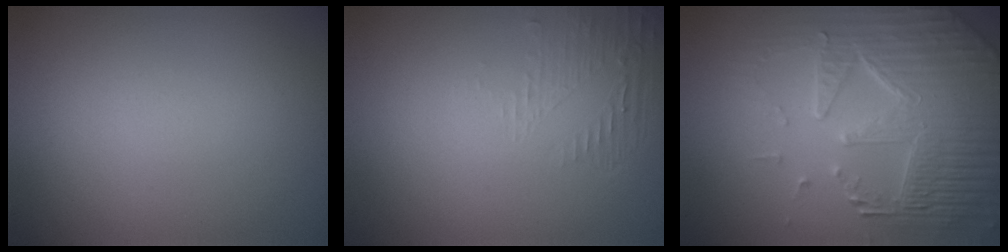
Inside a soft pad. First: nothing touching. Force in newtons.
{"total": 1.3, "press": 0.0, "slide": 1.3}
{"total": 8.4, "press": 5.8, "slide": 6.1}